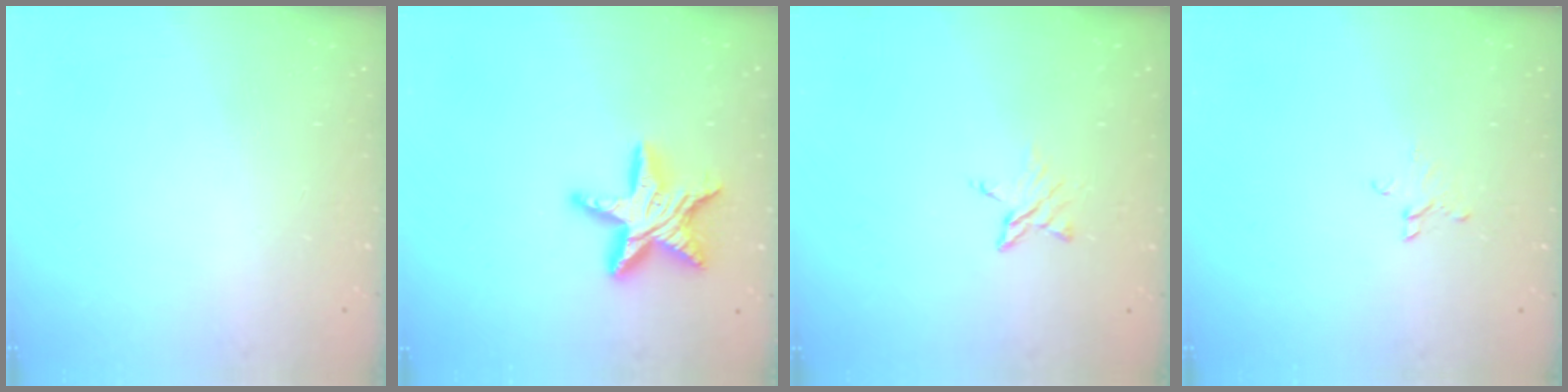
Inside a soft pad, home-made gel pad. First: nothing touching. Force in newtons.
{"total": 15.1, "press": 15.0, "slide": 0.9}
{"total": 3.7, "press": 3.7, "slide": 0.4}
{"total": 2.6, "press": 2.6, "slide": 0.2}